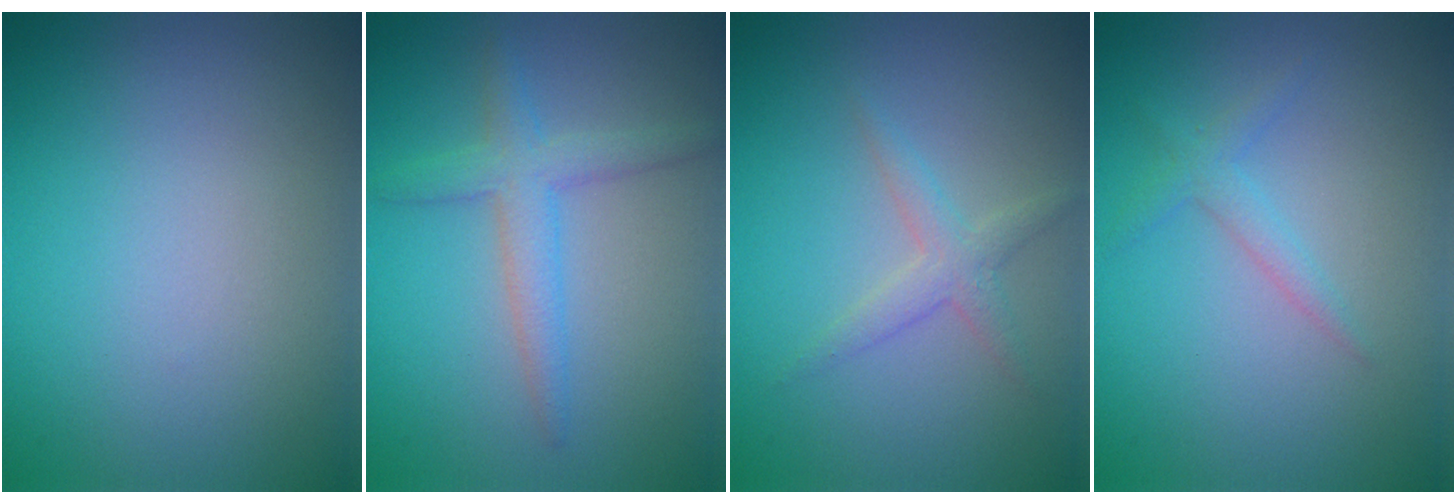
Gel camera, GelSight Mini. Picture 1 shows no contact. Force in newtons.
{"total": 3.0, "press": 3.0, "slide": 0.1}
{"total": 1.9, "press": 1.9, "slide": 0.0}
{"total": 1.4, "press": 1.4, "slide": 0.1}